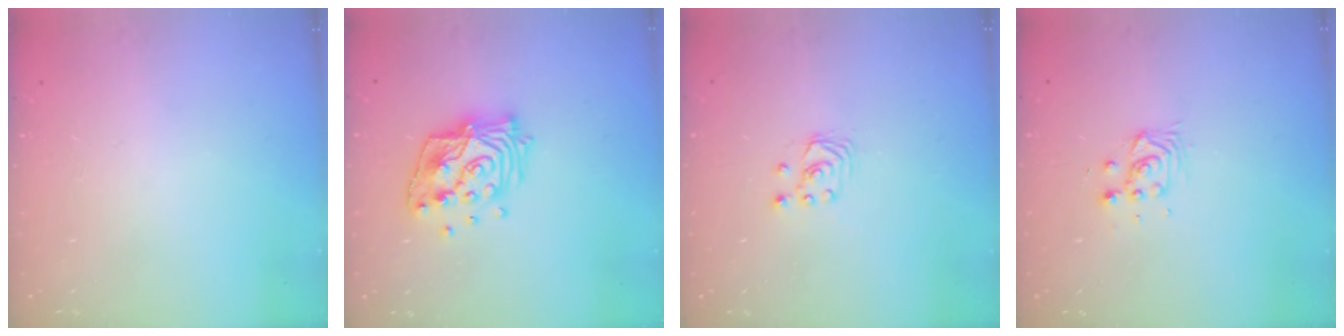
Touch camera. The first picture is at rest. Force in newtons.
{"total": 15.5, "press": 15.5, "slide": 1.2}
{"total": 2.1, "press": 2.1, "slide": 0.3}
{"total": 3.9, "press": 3.8, "slide": 0.6}